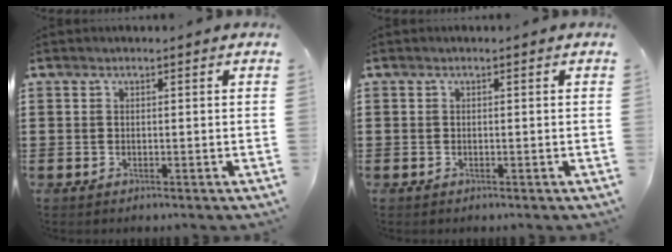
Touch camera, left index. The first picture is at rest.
{"total": 0.0}